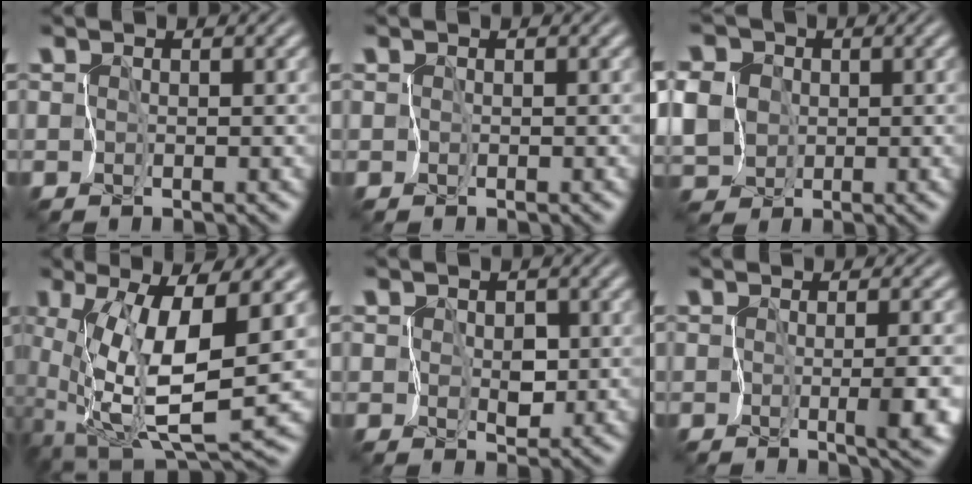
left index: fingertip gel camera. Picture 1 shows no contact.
{"total": 0.0}
{"total": 8.0, "force": [0.1, 7.2, 3.6], "torque": [-0.089, 0.017, -0.031]}
{"total": 9.5, "force": [-0.2, 3.0, 9.0], "torque": [-0.188, -0.026, 0.007]}
{"total": 2.4, "force": [0.5, 1.8, 1.5], "torque": [-0.017, -0.002, 0.016]}
{"total": 3.8, "force": [-1.0, 0.9, 3.5], "torque": [-0.050, -0.011, -0.013]}